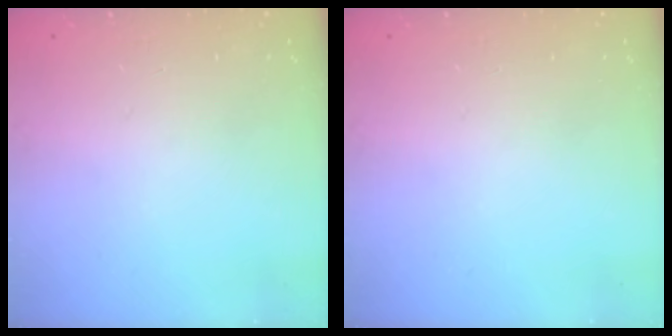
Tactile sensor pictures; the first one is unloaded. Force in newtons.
{"total": 0.0}